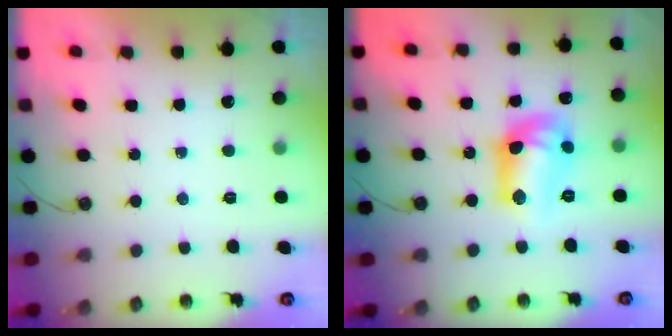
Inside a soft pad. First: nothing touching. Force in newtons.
{"total": 14.2, "press": 13.6, "slide": 4.0}